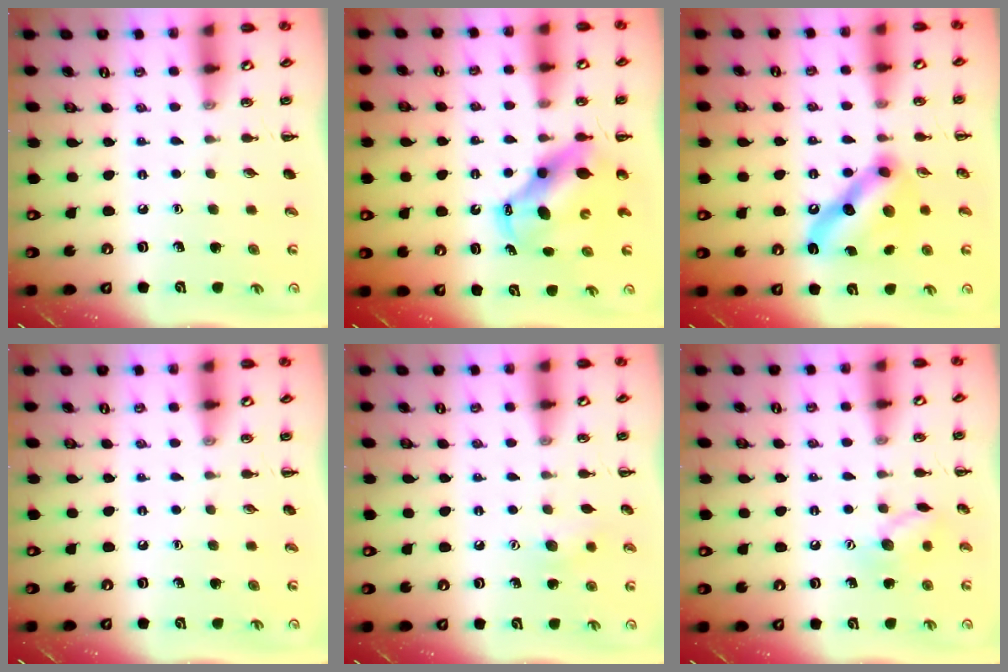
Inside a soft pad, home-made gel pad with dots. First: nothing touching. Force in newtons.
{"total": 7.4, "press": 7.2, "slide": 1.7}
{"total": 13.8, "press": 13.7, "slide": 1.3}
{"total": 0.0}
{"total": 7.7, "press": 7.5, "slide": 2.0}
{"total": 8.8, "press": 8.8, "slide": 0.4}